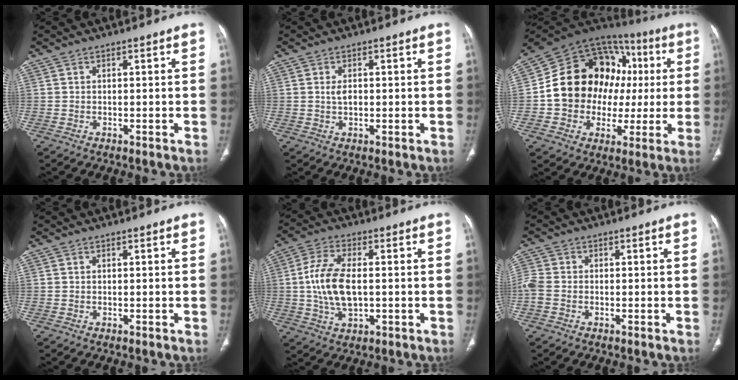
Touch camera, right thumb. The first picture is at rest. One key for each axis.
{"total": 2.0, "fx": 0.2, "fy": 1.1, "fz": 1.7, "tx": -0.031, "ty": -0.001, "tz": 0.004}
{"total": 23.3, "fx": 1.3, "fy": 18.2, "fz": 14.5, "tx": -0.183, "ty": 0.049, "tz": 0.028}
{"total": 0.0}
{"total": 10.8, "fx": 0.0, "fy": 5.6, "fz": 9.3, "tx": -0.193, "ty": 0.003, "tz": 0.000}
{"total": 3.5, "fx": -0.9, "fy": 2.6, "fz": 2.1, "tx": -0.060, "ty": 0.003, "tz": -0.023}